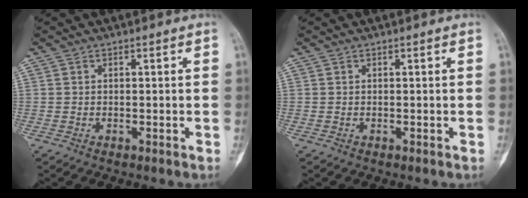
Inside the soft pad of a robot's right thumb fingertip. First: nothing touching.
{"total": 0.0}